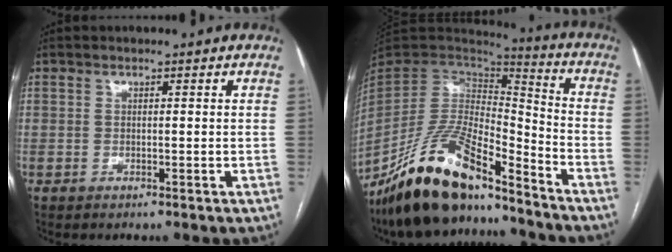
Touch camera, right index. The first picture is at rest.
{"total": 18.9, "force": [-14.6, 5.1, 10.8], "torque": [-0.213, 0.005, -0.266]}